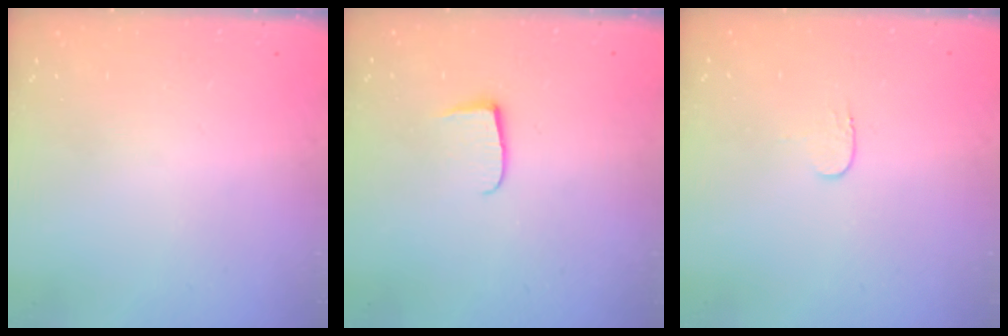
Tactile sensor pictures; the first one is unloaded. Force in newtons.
{"total": 6.0, "press": 5.9, "slide": 0.7}
{"total": 3.5, "press": 3.5, "slide": 0.4}